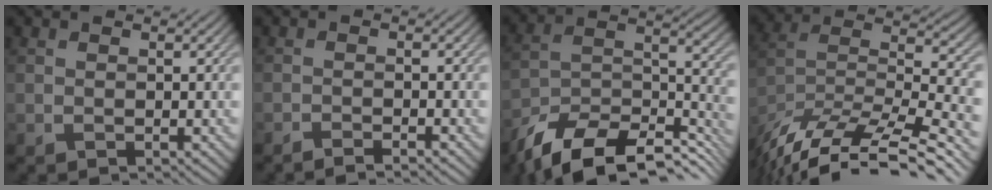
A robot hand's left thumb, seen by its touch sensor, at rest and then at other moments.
{"total": 1.9, "force": [-1.6, 0.1, 1.0], "torque": [-0.012, 0.002, -0.035]}
{"total": 14.1, "force": [-10.2, 5.7, 7.9], "torque": [-0.166, -0.020, -0.178]}
{"total": 15.7, "force": [-12.8, 4.0, 8.1], "torque": [-0.142, 0.011, -0.202]}